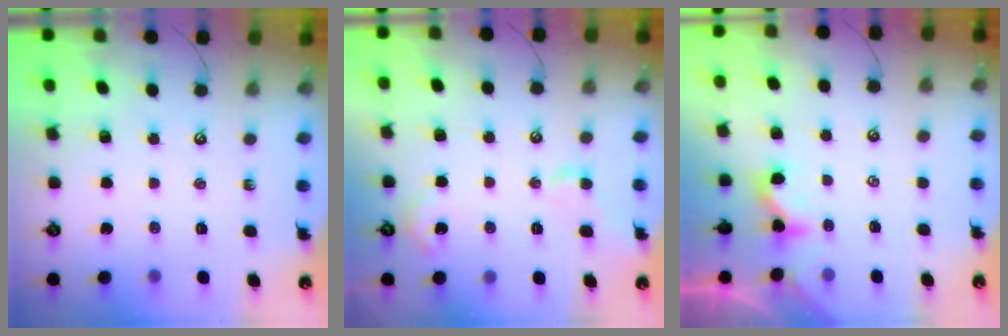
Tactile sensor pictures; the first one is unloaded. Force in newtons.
{"total": 4.1, "press": 4.0, "slide": 0.7}
{"total": 2.3, "press": 2.3, "slide": 0.2}